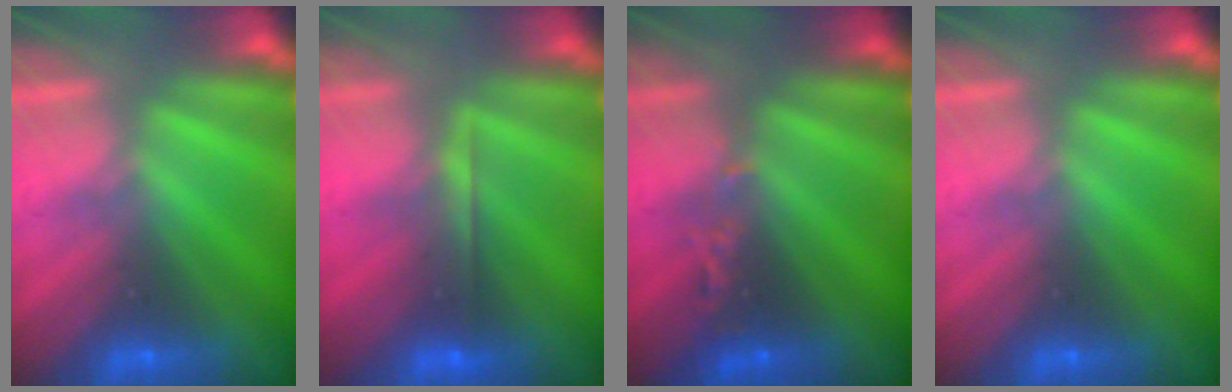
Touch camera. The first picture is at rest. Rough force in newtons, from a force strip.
{"total": 2.7}
{"total": 2.5}
{"total": 0.0}